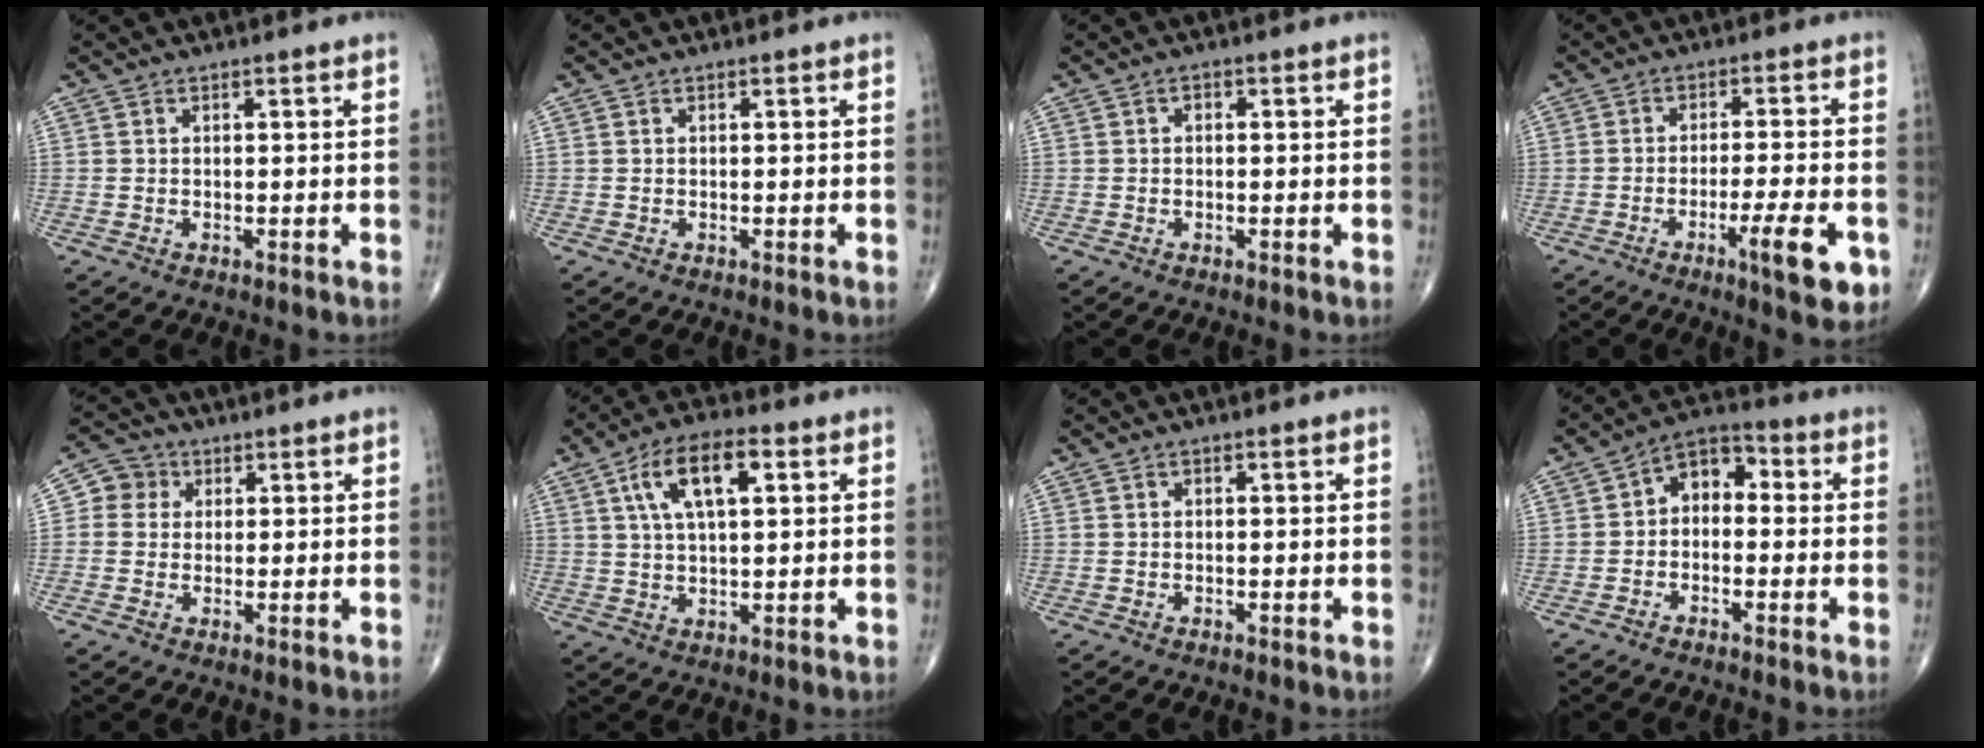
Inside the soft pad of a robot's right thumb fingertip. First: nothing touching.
{"total": 0.0}
{"total": 1.0, "force": [0.0, 0.7, 0.7], "torque": [-0.003, 0.004, -0.004]}
{"total": 9.5, "force": [-4.0, 1.6, 8.4], "torque": [-0.124, 0.006, -0.058]}
{"total": 4.9, "force": [1.0, 4.6, 1.2], "torque": [0.007, 0.005, 0.007]}
{"total": 11.2, "force": [3.9, 4.8, 9.4], "torque": [-0.164, 0.008, 0.066]}
{"total": 0.5, "force": [0.0, 0.4, 0.3], "torque": [-0.002, 0.001, -0.002]}
{"total": 7.1, "force": [-0.2, 4.9, 5.1], "torque": [-0.052, 0.033, -0.022]}